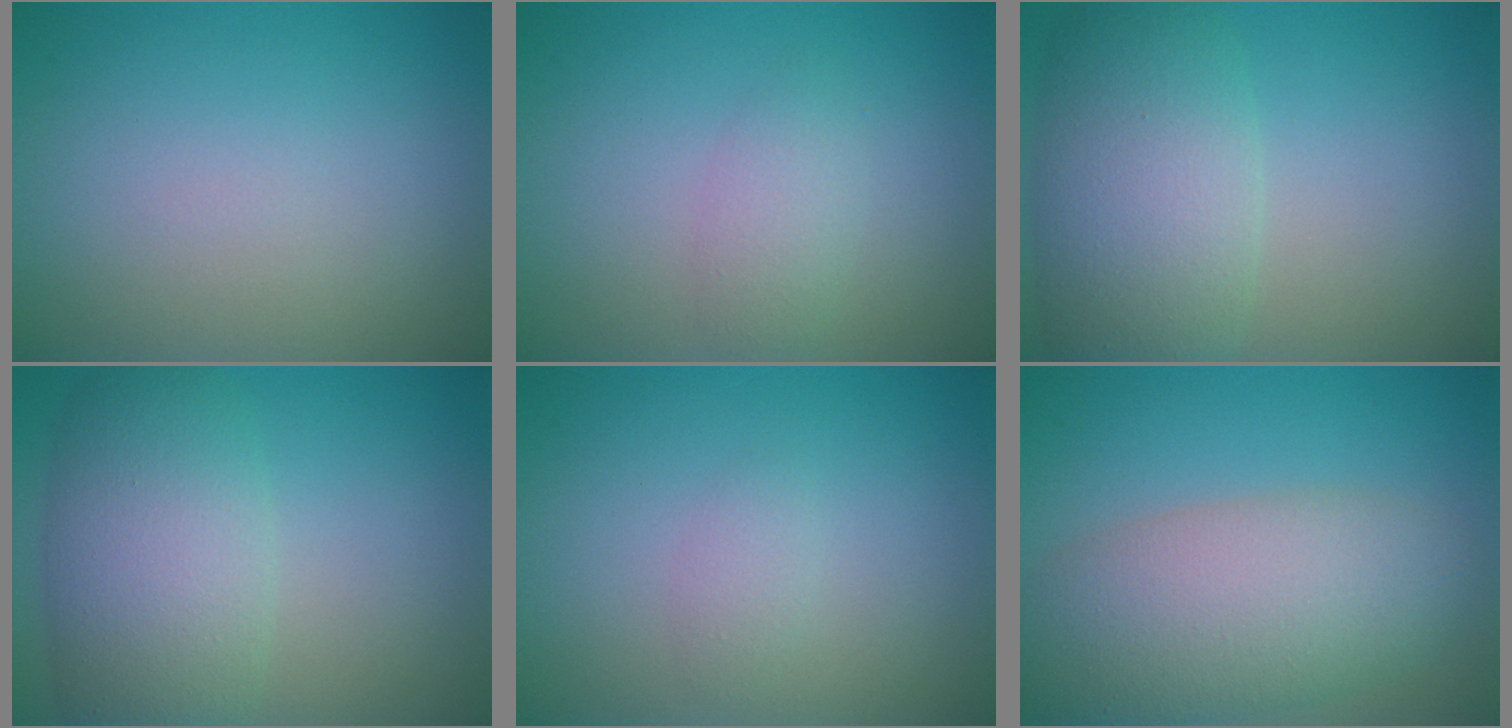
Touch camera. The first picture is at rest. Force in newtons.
{"total": 1.9, "press": 1.9, "slide": 0.1}
{"total": 7.2, "press": 7.2, "slide": 0.4}
{"total": 6.9, "press": 6.9, "slide": 0.1}
{"total": 1.0, "press": 1.0, "slide": 0.1}
{"total": 7.3, "press": 7.3, "slide": 0.5}